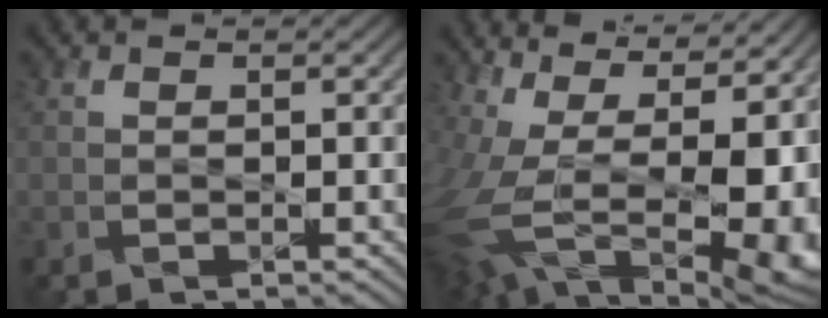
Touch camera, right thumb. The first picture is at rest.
{"total": 18.1, "force": [1.2, 8.8, 15.8], "torque": [-0.266, -0.033, 0.066]}